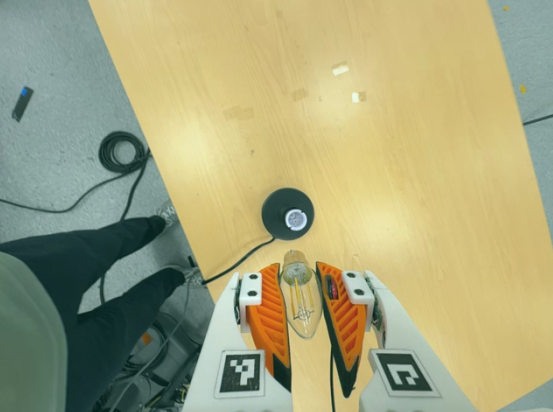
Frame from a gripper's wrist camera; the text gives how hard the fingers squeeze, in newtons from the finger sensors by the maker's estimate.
{"total": 20.2, "left": 21.2, "right": 19.2}